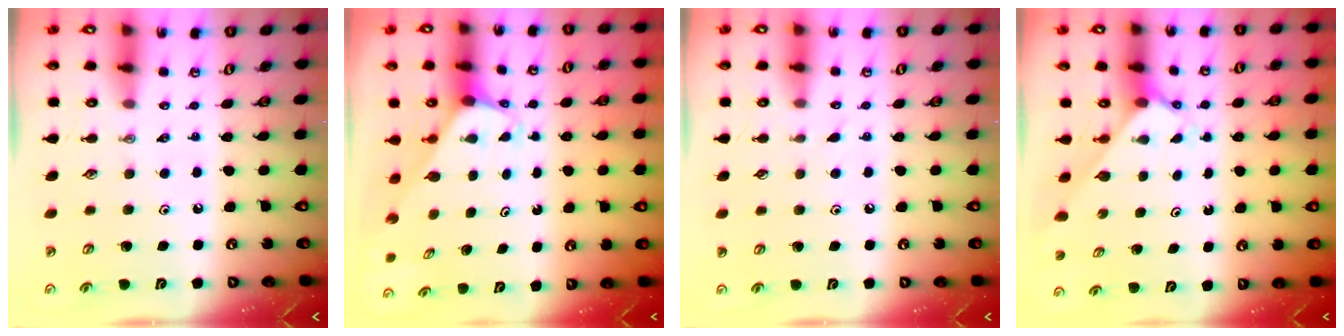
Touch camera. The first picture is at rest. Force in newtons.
{"total": 2.0, "press": 2.0, "slide": 0.1}
{"total": 4.3, "press": 4.2, "slide": 0.5}
{"total": 2.3, "press": 2.3, "slide": 0.2}